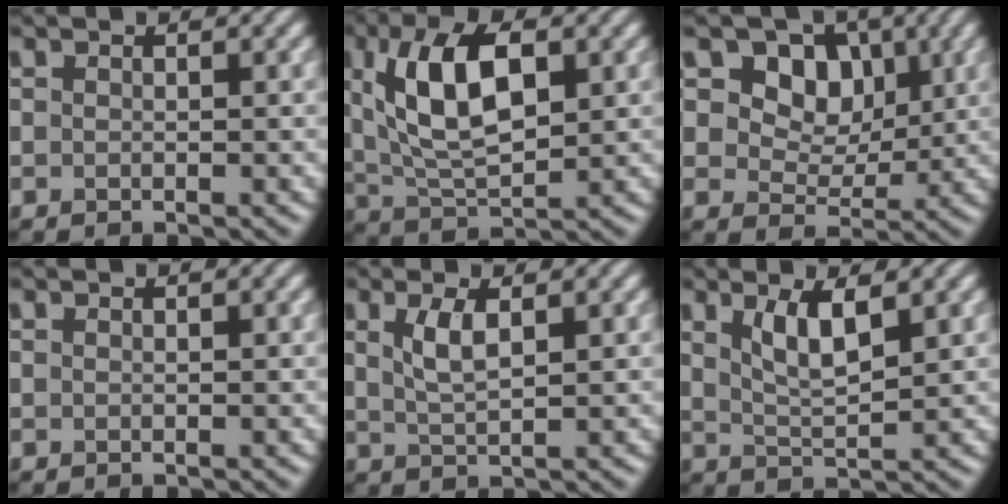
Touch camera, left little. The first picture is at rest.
{"total": 8.7, "force": [2.3, 4.1, 7.3], "torque": [-0.136, 0.009, 0.038]}
{"total": 8.1, "force": [3.4, 6.0, 4.2], "torque": [-0.081, -0.004, 0.056]}
{"total": 0.0}
{"total": 2.7, "force": [1.0, 0.9, 2.4], "torque": [-0.051, -0.001, 0.023]}
{"total": 3.4, "force": [1.7, 0.9, 2.8], "torque": [-0.057, -0.006, 0.036]}